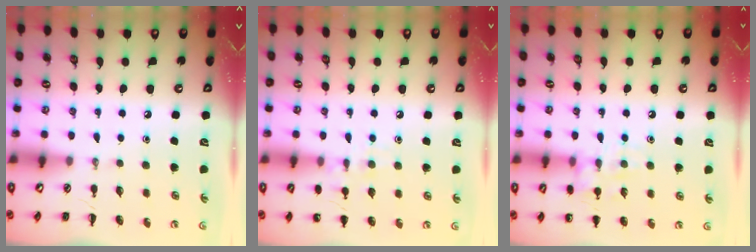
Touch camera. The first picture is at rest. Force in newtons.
{"total": 8.3, "press": 8.2, "slide": 1.5}
{"total": 10.0, "press": 10.0, "slide": 0.9}